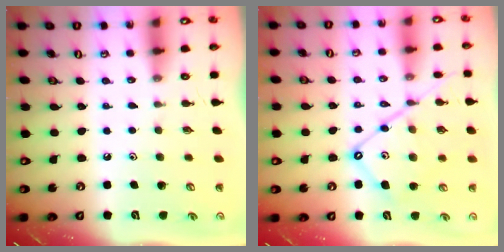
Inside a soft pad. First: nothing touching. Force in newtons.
{"total": 13.6, "press": 13.6, "slide": 1.3}